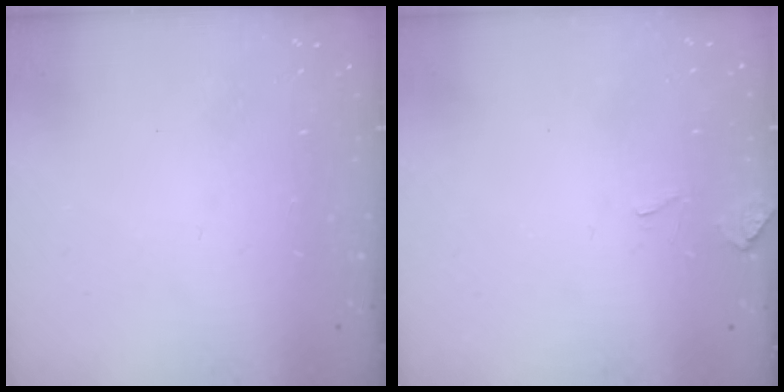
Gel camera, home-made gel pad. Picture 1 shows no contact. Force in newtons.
{"total": 4.7, "press": 4.7, "slide": 0.6}